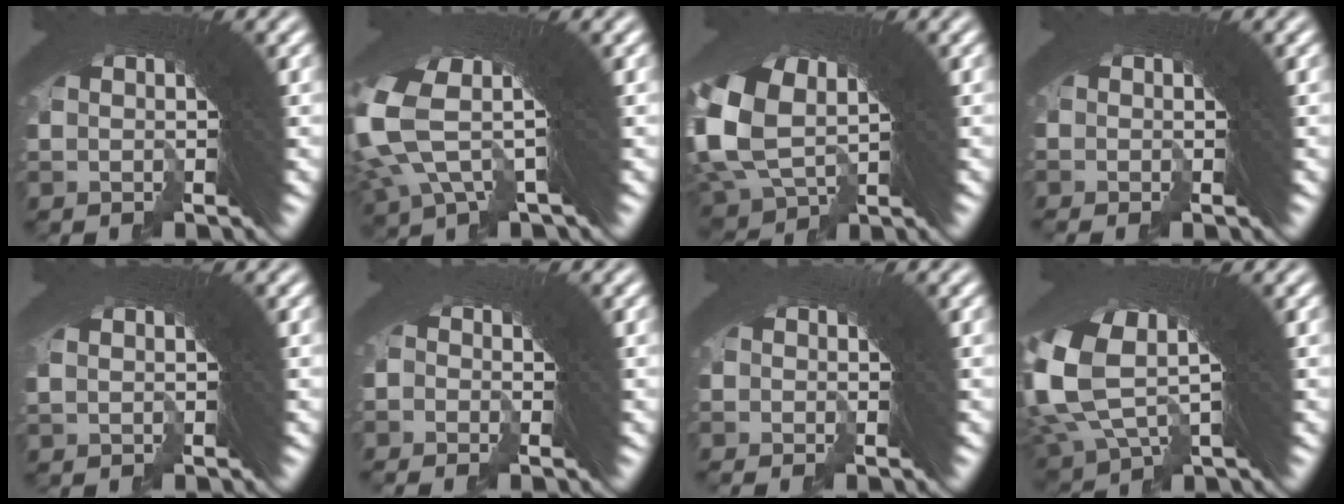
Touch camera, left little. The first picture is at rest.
{"total": 8.6, "force": [2.2, 4.8, 6.8], "torque": [-0.161, -0.002, 0.034]}
{"total": 6.7, "force": [-0.3, 5.1, 4.3], "torque": [-0.117, -0.036, 0.016]}
{"total": 4.8, "force": [-1.2, -3.8, -2.8], "torque": [0.072, 0.001, -0.012]}
{"total": 0.5, "force": [0.4, -0.3, 0.2], "torque": [0.010, 0.007, 0.010]}
{"total": 1.7, "force": [-1.5, -0.1, -0.9], "torque": [0.030, 0.013, -0.034]}
{"total": 1.4, "force": [-1.0, -0.5, -0.8], "torque": [0.021, 0.008, -0.021]}
{"total": 10.9, "force": [2.6, 7.5, 7.5], "torque": [-0.172, -0.003, 0.040]}